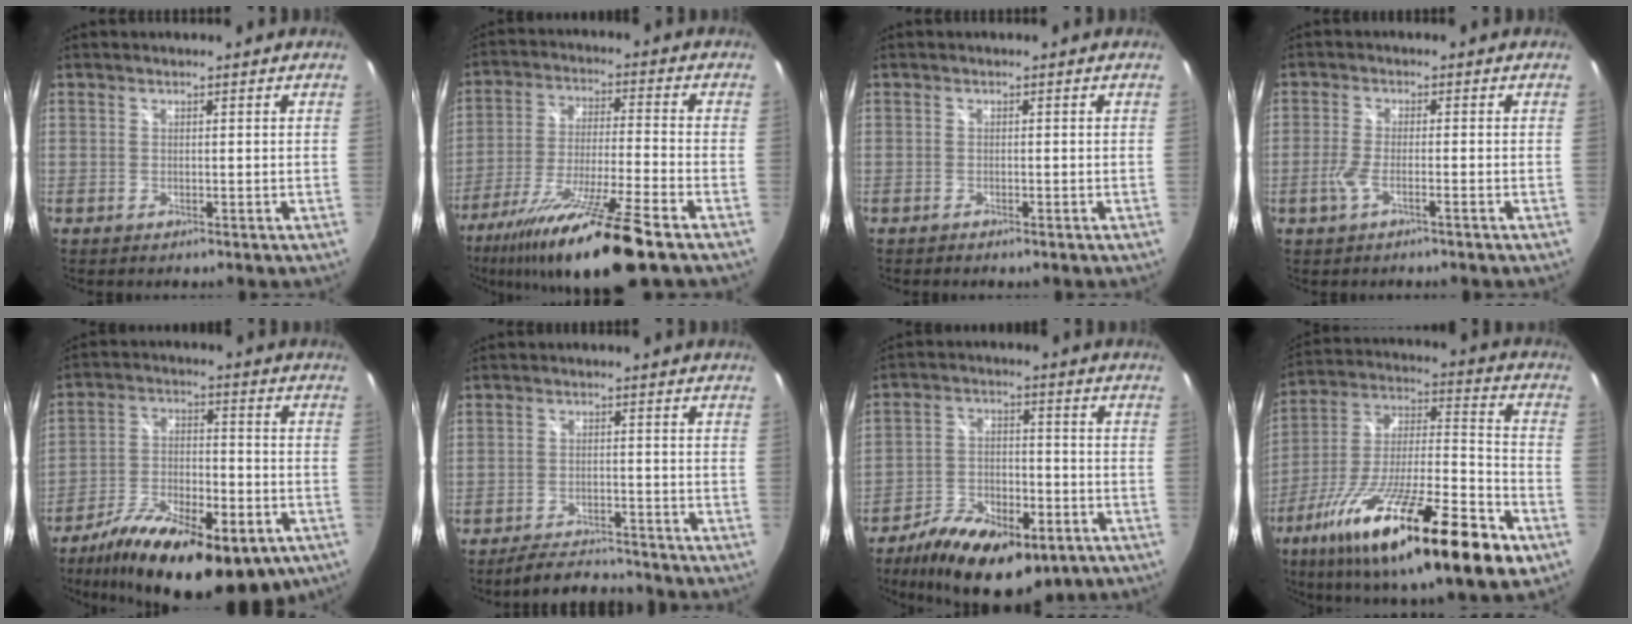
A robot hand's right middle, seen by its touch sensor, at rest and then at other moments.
{"total": 19.2, "force": [-14.0, 0.8, 13.1], "torque": [-0.249, -0.038, -0.237]}
{"total": 0.9, "force": [-0.8, 0.2, 0.4], "torque": [-0.010, -0.003, -0.015]}
{"total": 3.8, "force": [-2.0, 0.9, 3.1], "torque": [-0.076, -0.001, -0.037]}
{"total": 24.5, "force": [-15.3, 9.4, 16.7], "torque": [-0.291, -0.035, -0.232]}
{"total": 8.2, "force": [-7.7, 1.6, 2.3], "torque": [-0.065, 0.002, -0.116]}
{"total": 20.2, "force": [-12.3, 9.1, 13.1], "torque": [-0.248, -0.026, -0.186]}
{"total": 29.9, "force": [-16.0, 6.4, 24.5], "torque": [-0.407, -0.045, -0.273]}